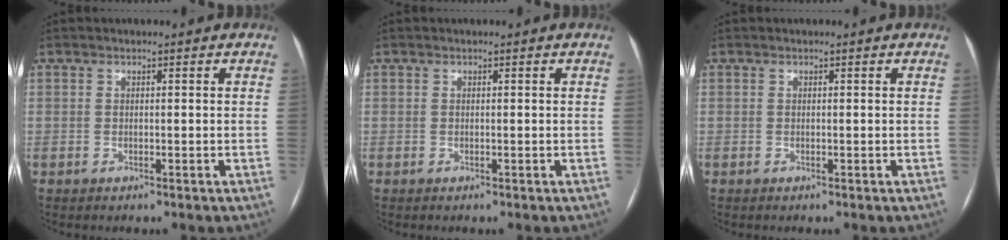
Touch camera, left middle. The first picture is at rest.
{"total": 0.0}
{"total": 0.0}